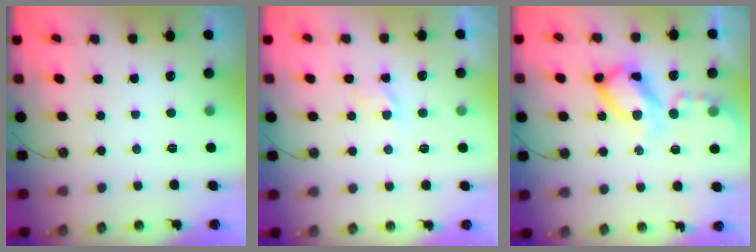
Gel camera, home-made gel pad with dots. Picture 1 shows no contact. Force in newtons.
{"total": 2.2, "press": 2.1, "slide": 0.4}
{"total": 15.2, "press": 15.2, "slide": 1.5}